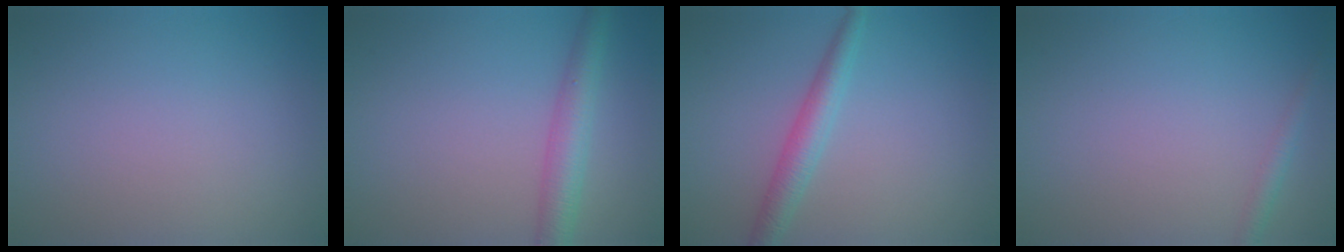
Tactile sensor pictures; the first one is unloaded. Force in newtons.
{"total": 3.6, "press": 3.6, "slide": 0.1}
{"total": 2.8, "press": 2.8, "slide": 0.1}
{"total": 1.3, "press": 1.2, "slide": 0.1}